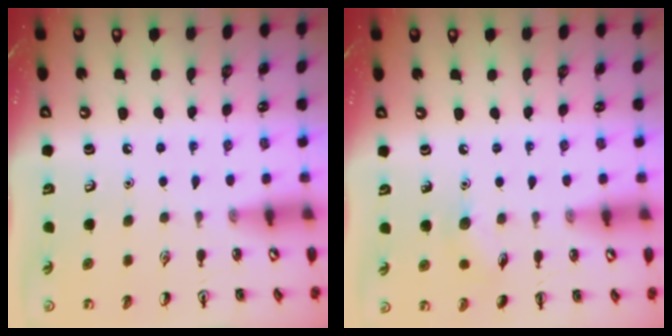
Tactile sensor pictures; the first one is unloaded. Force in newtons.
{"total": 6.6, "press": 6.5, "slide": 1.3}